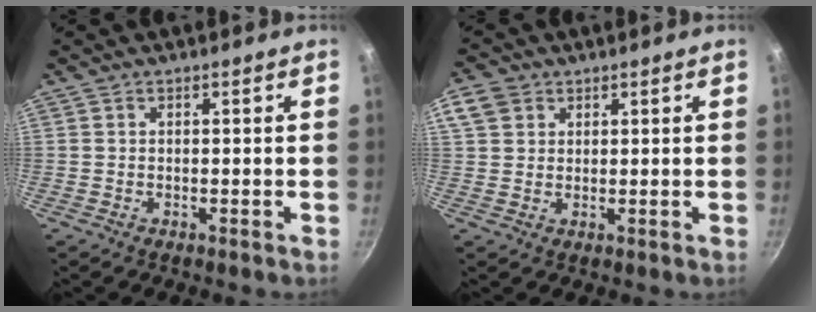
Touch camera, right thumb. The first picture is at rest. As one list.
[{"total": 5.4, "force": [2.3, 4.2, 2.3], "torque": [-0.032, 0.000, 0.038]}]